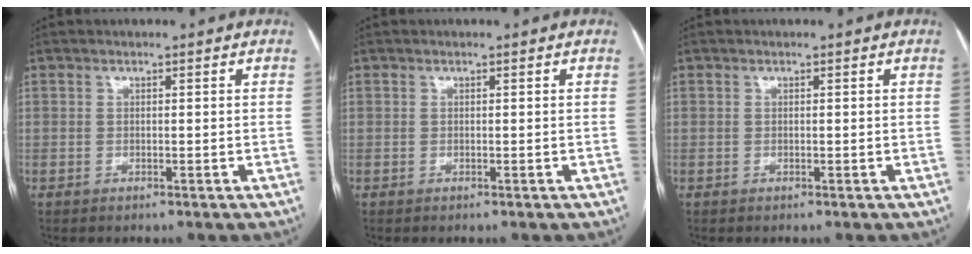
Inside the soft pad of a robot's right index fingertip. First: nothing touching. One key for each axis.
{"total": 0.0}
{"total": 0.0}